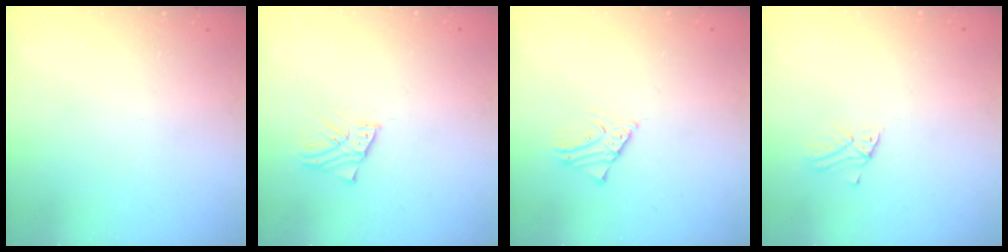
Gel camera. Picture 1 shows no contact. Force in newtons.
{"total": 3.0, "press": 2.9, "slide": 0.3}
{"total": 3.0, "press": 3.0, "slide": 0.3}
{"total": 1.8, "press": 1.8, "slide": 0.1}